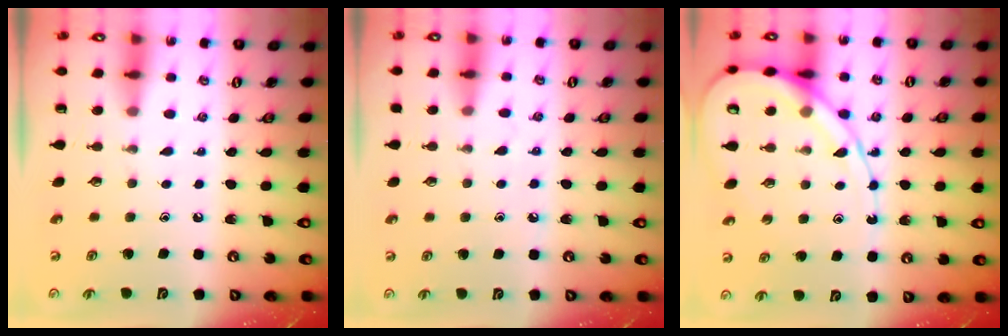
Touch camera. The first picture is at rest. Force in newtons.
{"total": 5.9, "press": 5.9, "slide": 0.8}
{"total": 14.7, "press": 14.6, "slide": 1.5}